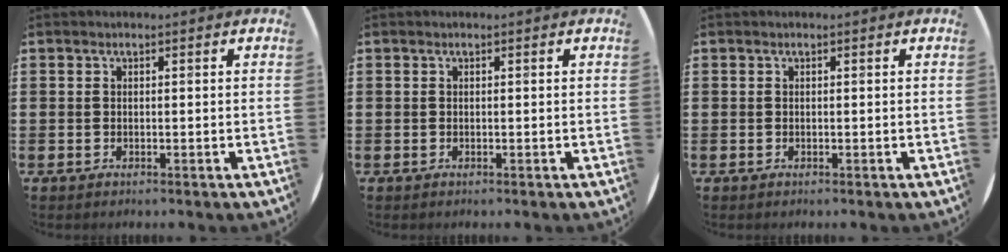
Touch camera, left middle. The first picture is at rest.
{"total": 0.0}
{"total": 0.0}